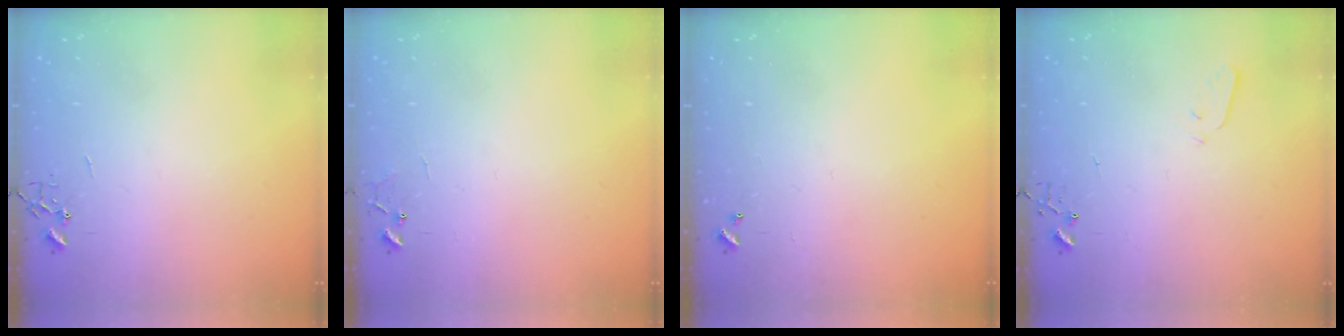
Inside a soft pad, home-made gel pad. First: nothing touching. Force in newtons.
{"total": 6.6, "press": 6.6, "slide": 0.5}
{"total": 0.0}
{"total": 2.8, "press": 2.7, "slide": 0.4}